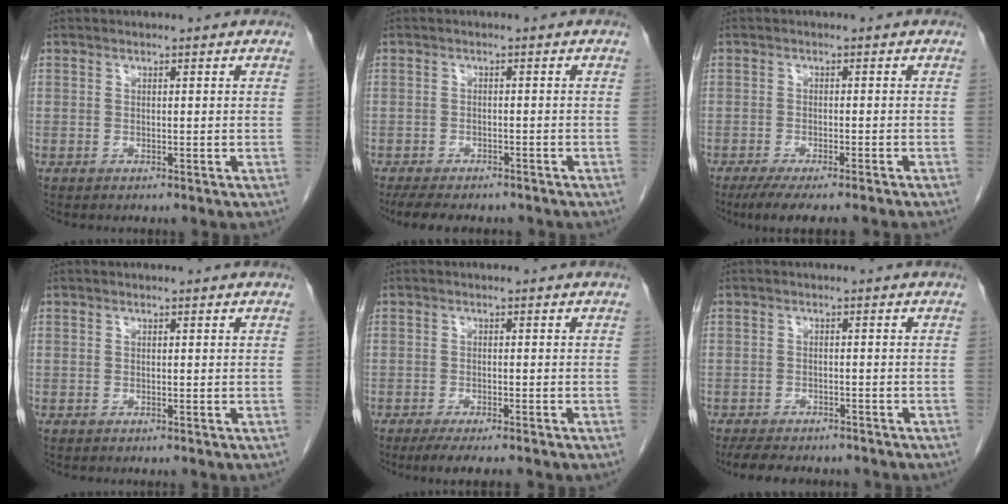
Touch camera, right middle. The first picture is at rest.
{"total": 9.5, "force": [-8.1, 3.0, 3.9], "torque": [-0.065, -0.005, -0.112]}
{"total": 7.9, "force": [-6.5, 0.1, 4.4], "torque": [-0.053, -0.015, -0.098]}
{"total": 0.0}
{"total": 4.4, "force": [-3.4, 0.2, 2.8], "torque": [-0.038, -0.009, -0.051]}
{"total": 9.3, "force": [-7.9, 3.1, 3.8], "torque": [-0.062, -0.004, -0.108]}